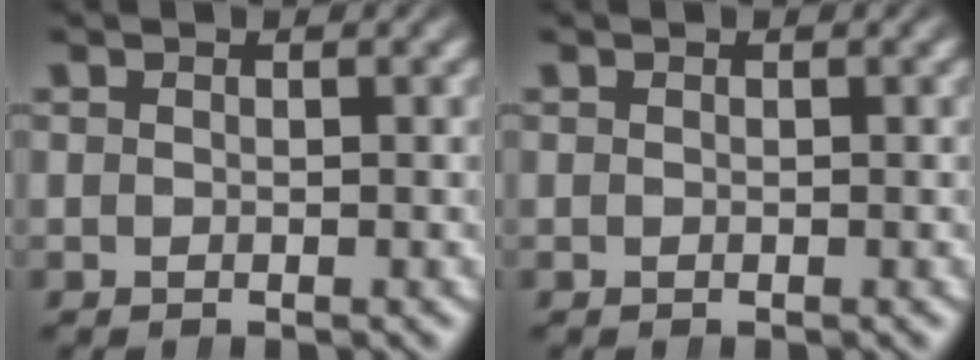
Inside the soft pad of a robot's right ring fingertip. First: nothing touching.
{"total": 0.0}